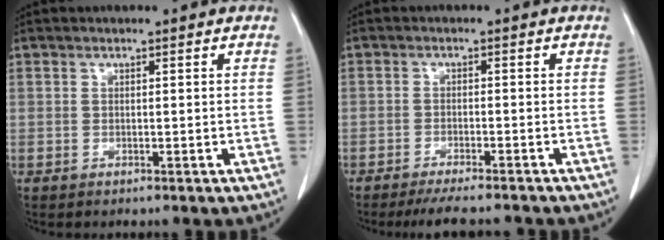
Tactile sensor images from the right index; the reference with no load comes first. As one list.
[{"total": 7.3, "force": [-6.6, 0.7, 3.0], "torque": [-0.038, -0.015, -0.098]}]